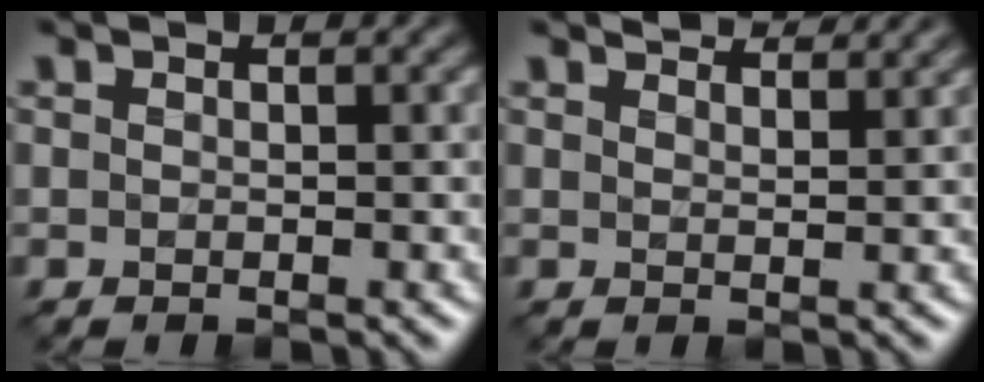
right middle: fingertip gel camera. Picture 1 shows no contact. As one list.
[{"total": 3.2, "force": [3.1, 0.5, 0.7], "torque": [-0.005, 0.004, 0.040]}]